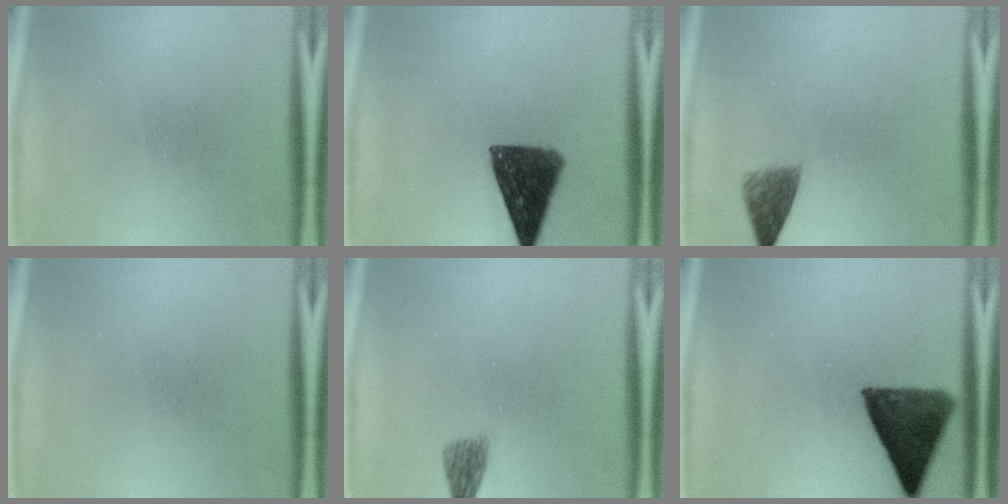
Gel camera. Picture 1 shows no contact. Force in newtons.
{"total": 11.7}
{"total": 3.4}
{"total": 0.0}
{"total": 2.4}
{"total": 11.6}